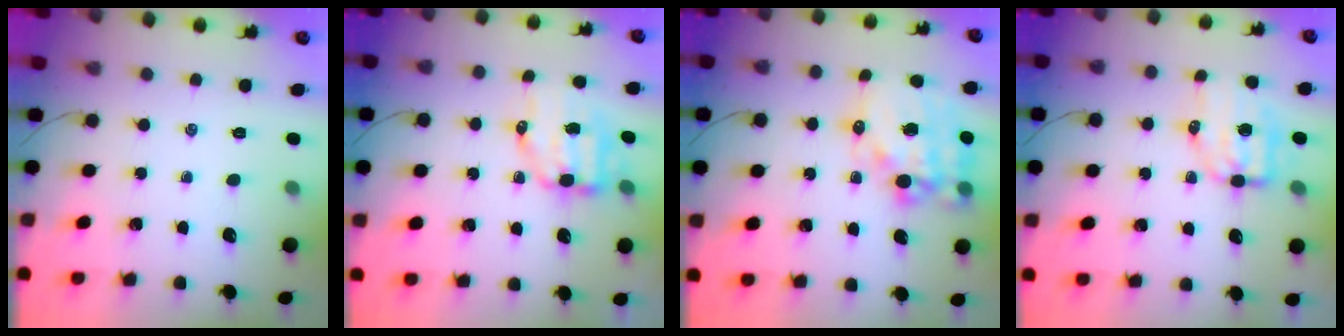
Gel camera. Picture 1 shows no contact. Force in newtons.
{"total": 9.0, "press": 8.9, "slide": 1.4}
{"total": 18.0, "press": 17.5, "slide": 3.9}
{"total": 6.8, "press": 6.7, "slide": 1.1}